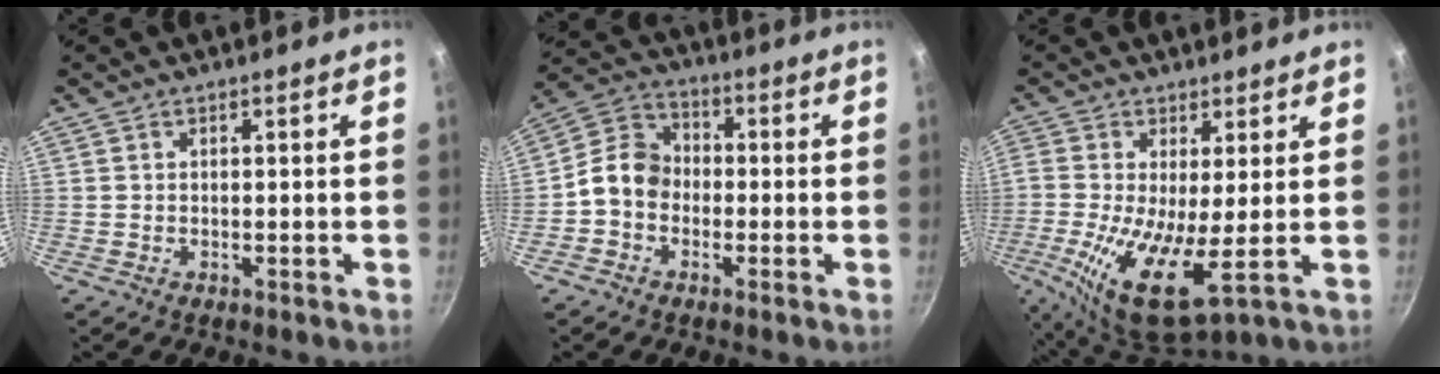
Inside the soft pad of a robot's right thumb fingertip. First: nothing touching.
{"total": 8.3, "force": [-1.8, 6.8, 4.5], "torque": [-0.055, 0.032, -0.056]}
{"total": 12.4, "force": [-0.8, 4.3, 11.5], "torque": [-0.232, -0.016, -0.019]}